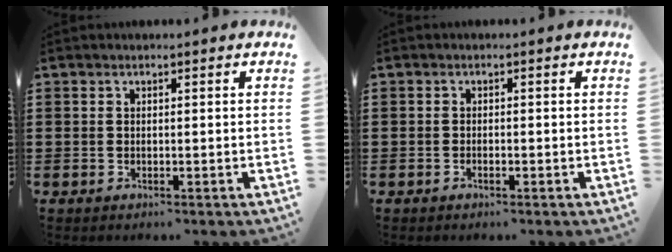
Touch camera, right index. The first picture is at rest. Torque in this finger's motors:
{"motor_torque": [-0.85, 1.29, -0.05, -0.01]}